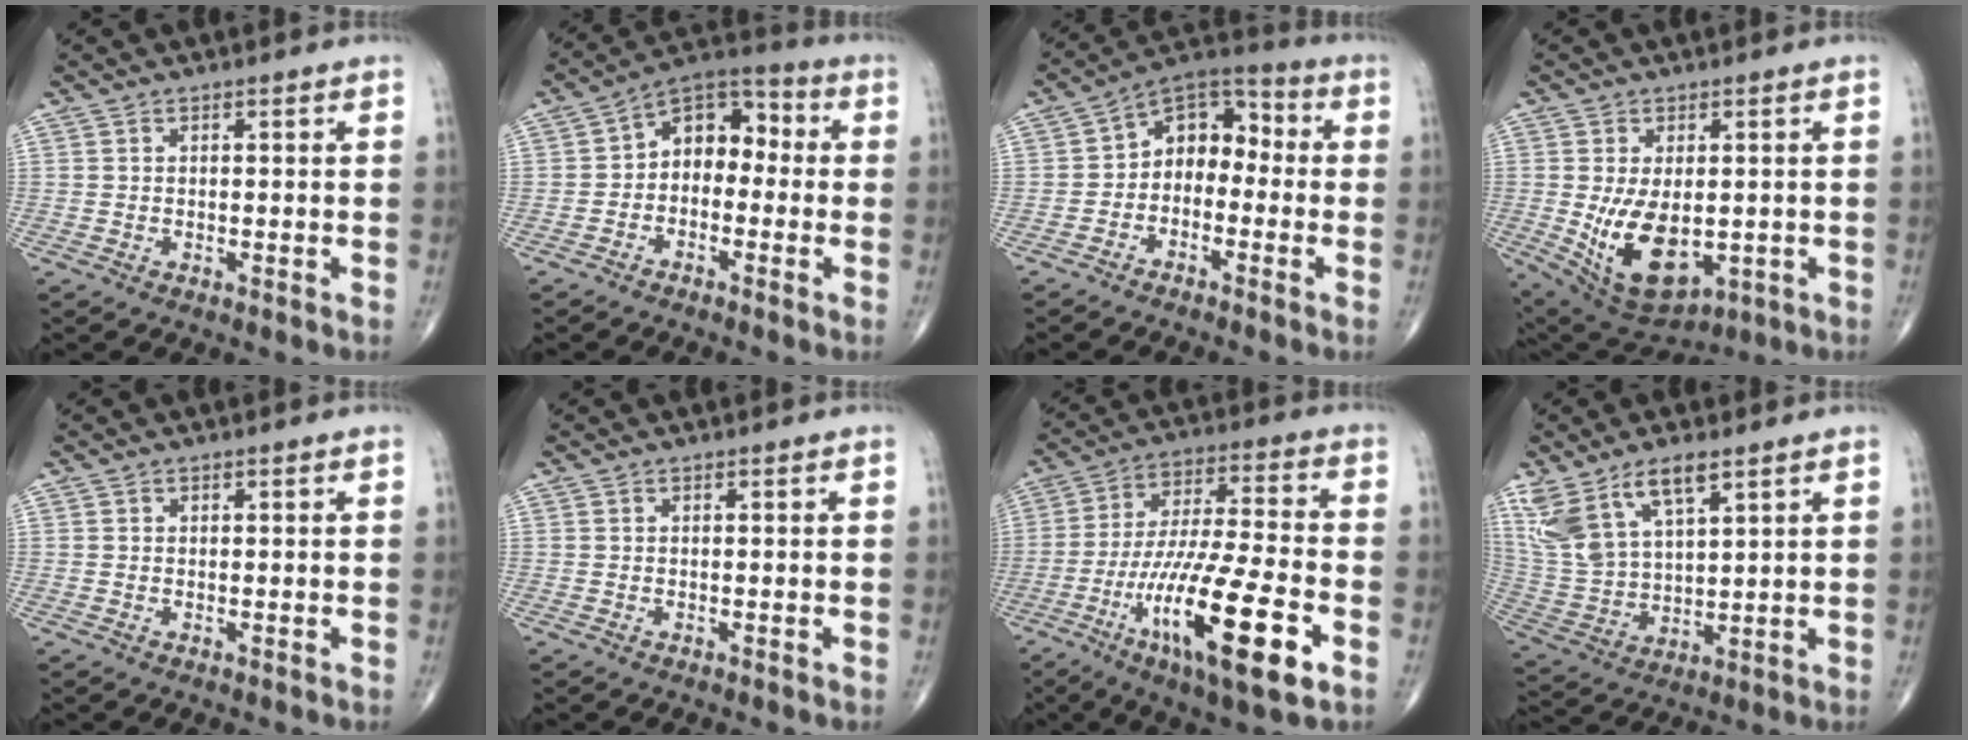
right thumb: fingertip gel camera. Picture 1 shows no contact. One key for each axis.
{"total": 9.3, "fx": -0.7, "fy": 6.5, "fz": 6.6, "tx": -0.067, "ty": 0.043, "tz": -0.034}
{"total": 9.4, "fx": -1.4, "fy": 6.7, "fz": 6.4, "tx": -0.064, "ty": 0.049, "tz": -0.045}
{"total": 13.1, "fx": -1.8, "fy": 7.5, "fz": 10.6, "tx": -0.171, "ty": -0.014, "tz": -0.002}
{"total": 0.0}
{"total": 0.0}
{"total": 21.5, "fx": -8.4, "fy": 4.7, "fz": 19.2, "tx": -0.369, "ty": 0.012, "tz": -0.140}
{"total": 13.4, "fx": 8.0, "fy": 5.6, "fz": 9.2, "tx": -0.184, "ty": -0.023, "tz": 0.170}